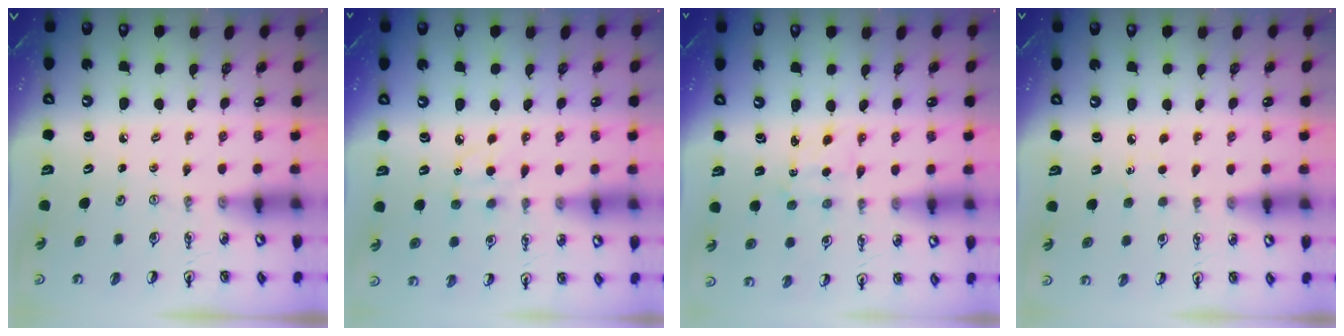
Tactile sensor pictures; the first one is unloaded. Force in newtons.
{"total": 6.1, "press": 6.1, "slide": 0.7}
{"total": 2.5, "press": 2.4, "slide": 0.6}
{"total": 3.2, "press": 3.2, "slide": 0.4}